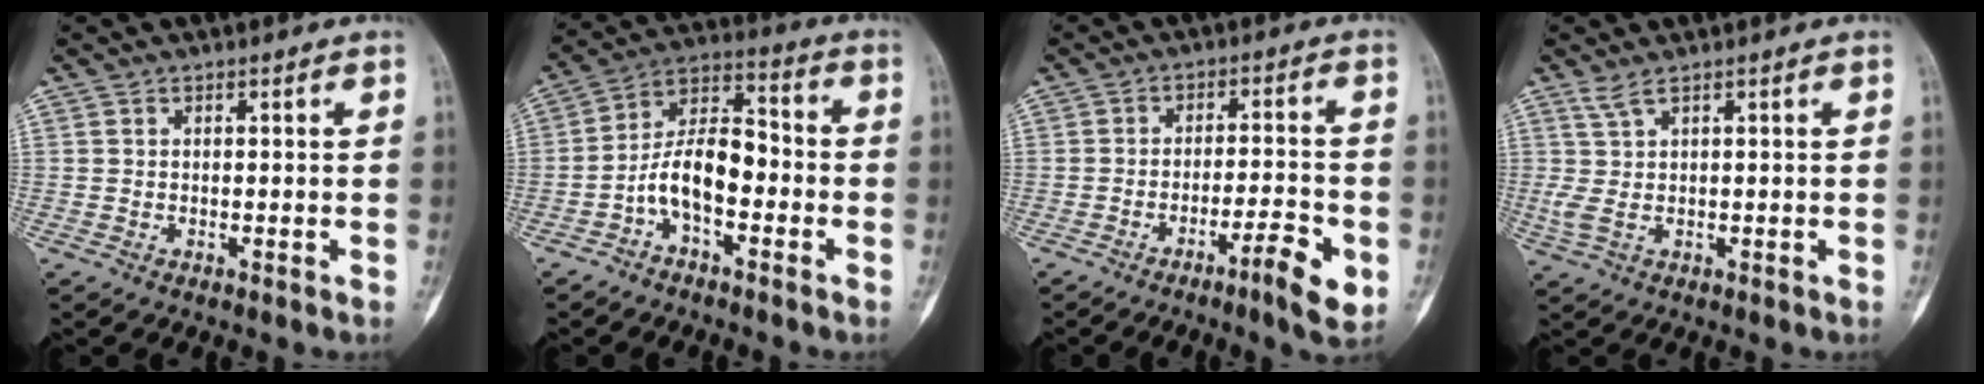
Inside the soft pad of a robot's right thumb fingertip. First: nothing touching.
{"total": 10.7, "force": [-3.5, 5.5, 8.5], "torque": [-0.146, 0.055, -0.071]}
{"total": 7.6, "force": [-3.6, 1.2, 6.6], "torque": [-0.104, 0.020, -0.052]}
{"total": 2.9, "force": [1.4, 0.5, 2.5], "torque": [-0.072, 0.003, 0.040]}